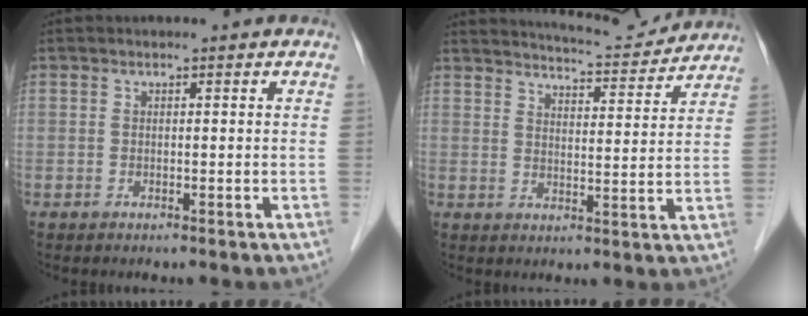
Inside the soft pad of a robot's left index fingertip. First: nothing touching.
{"total": 10.6, "force": [10.4, 0.8, 1.8], "torque": [-0.032, 0.003, 0.139]}